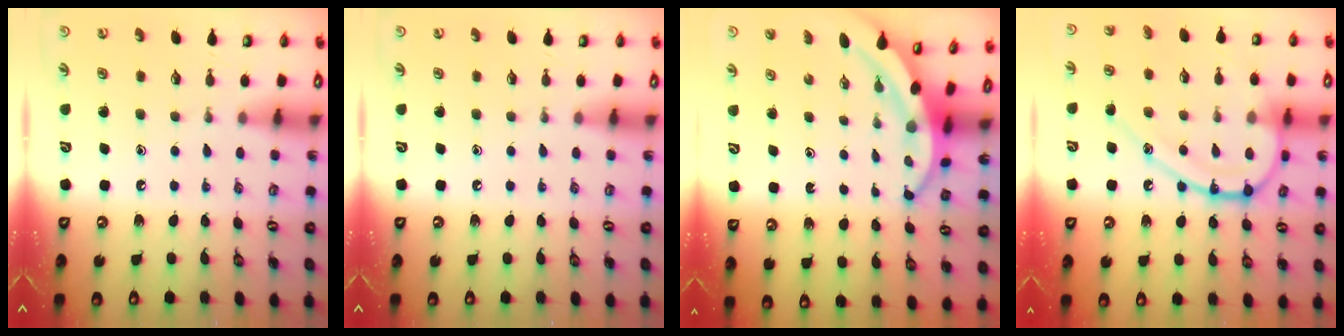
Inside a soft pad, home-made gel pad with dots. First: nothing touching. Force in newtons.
{"total": 0.0}
{"total": 4.4, "press": 4.4, "slide": 0.4}
{"total": 16.0, "press": 16.0, "slide": 1.3}